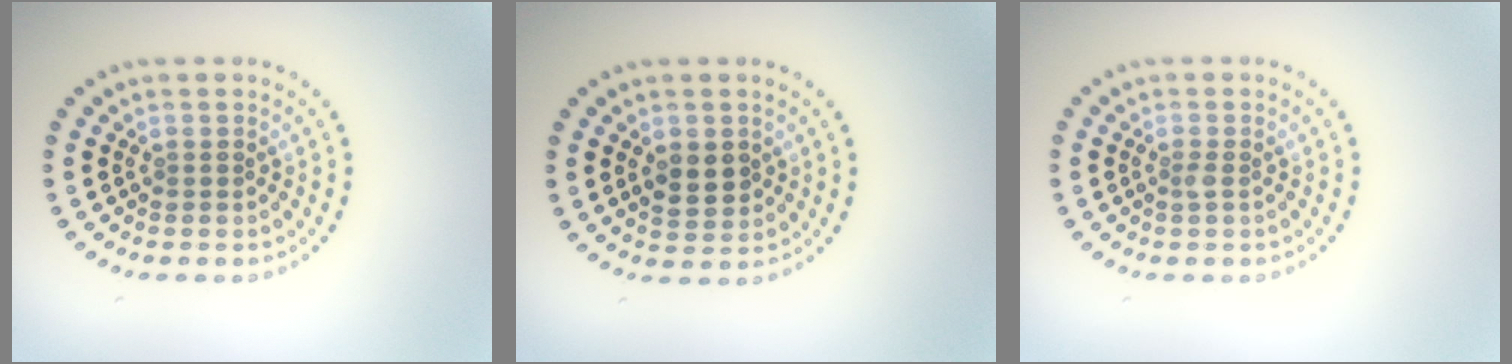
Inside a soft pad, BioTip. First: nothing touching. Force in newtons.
{"total": 2.6, "press": 2.6, "slide": 0.2}
{"total": 0.6, "press": 0.5, "slide": 0.2}